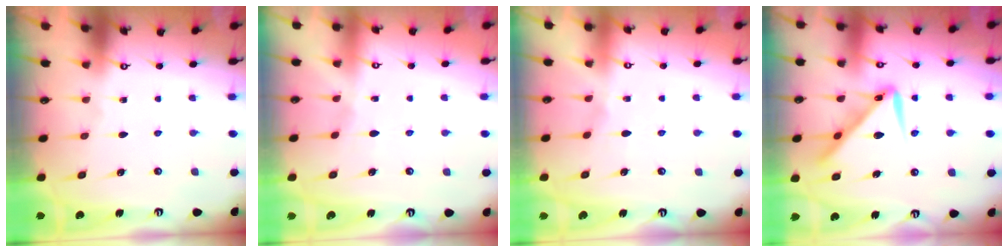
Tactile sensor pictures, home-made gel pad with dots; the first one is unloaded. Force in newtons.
{"total": 1.7, "press": 1.7, "slide": 0.4}
{"total": 2.8, "press": 2.8, "slide": 0.5}
{"total": 13.5, "press": 13.5, "slide": 0.7}